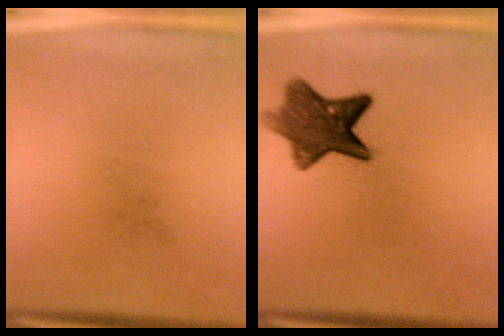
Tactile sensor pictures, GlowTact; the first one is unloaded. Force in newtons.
{"total": 8.8}